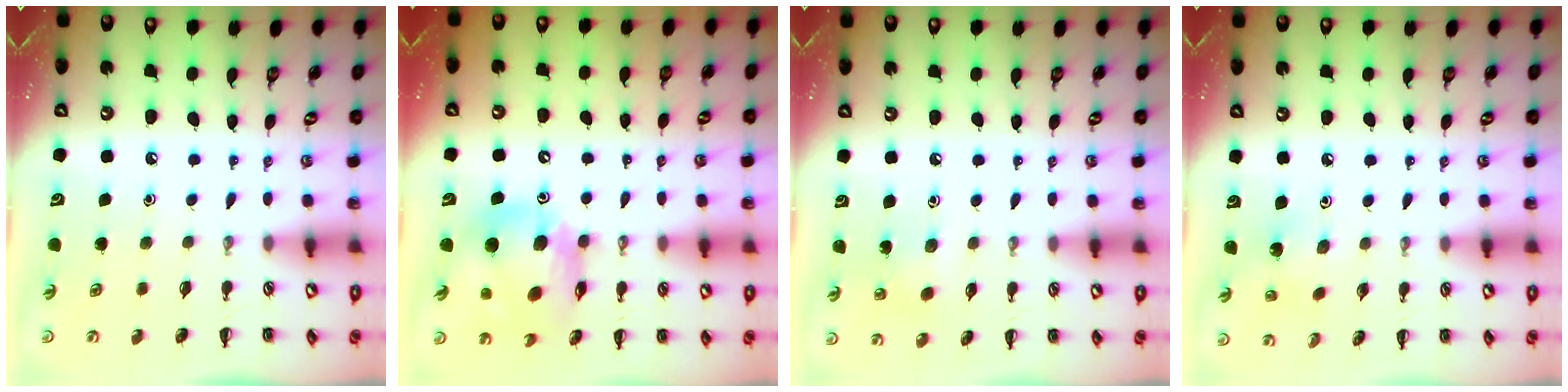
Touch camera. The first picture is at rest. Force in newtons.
{"total": 12.2, "press": 11.7, "slide": 3.7}
{"total": 4.1, "press": 3.9, "slide": 1.3}
{"total": 2.0, "press": 1.9, "slide": 0.6}